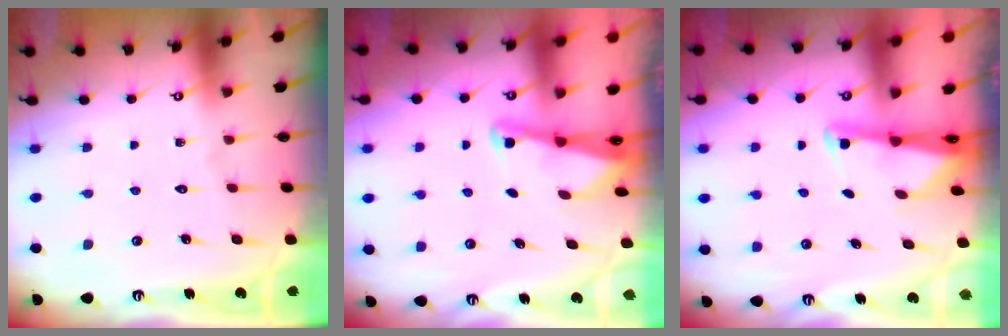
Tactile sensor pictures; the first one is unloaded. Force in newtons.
{"total": 2.2, "press": 2.2, "slide": 0.3}
{"total": 2.0, "press": 2.0, "slide": 0.3}